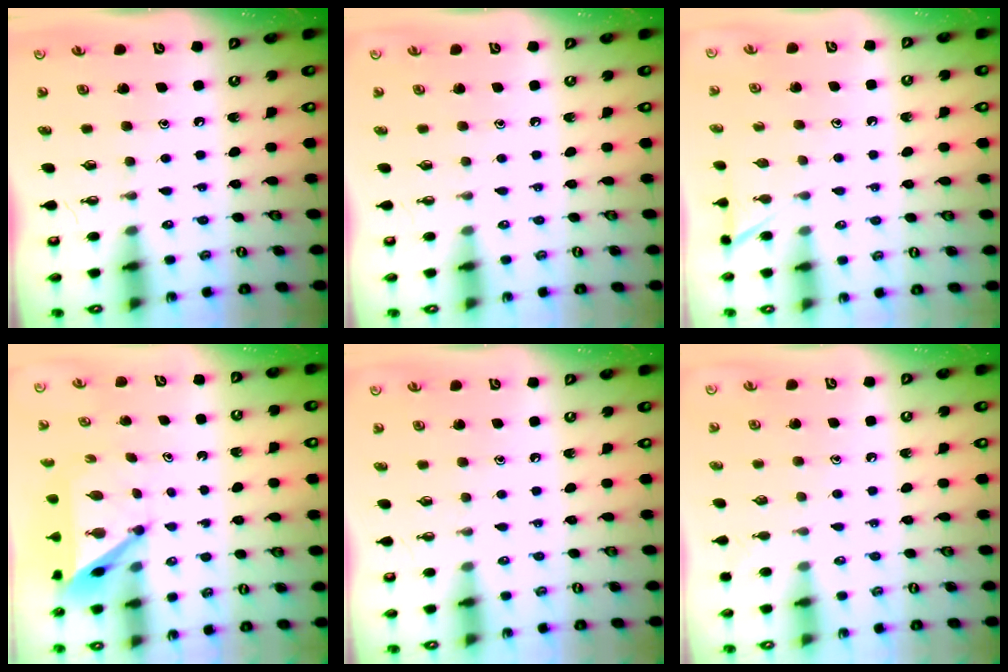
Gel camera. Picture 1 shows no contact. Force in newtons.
{"total": 0.0}
{"total": 4.9, "press": 4.9, "slide": 0.6}
{"total": 5.1, "press": 5.1, "slide": 0.2}
{"total": 0.0}
{"total": 2.9, "press": 2.9, "slide": 0.4}